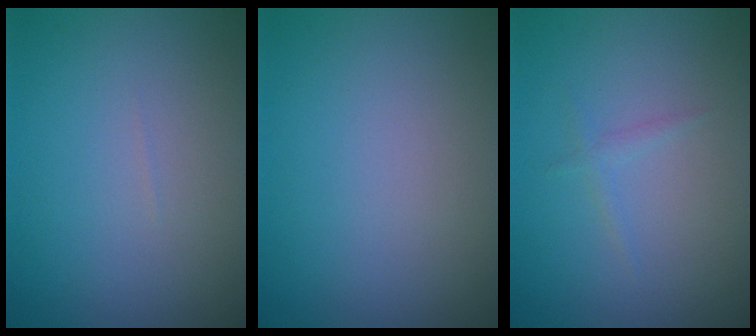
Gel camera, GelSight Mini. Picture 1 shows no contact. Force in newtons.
{"total": 0.0}
{"total": 0.8, "press": 0.8, "slide": 0.0}